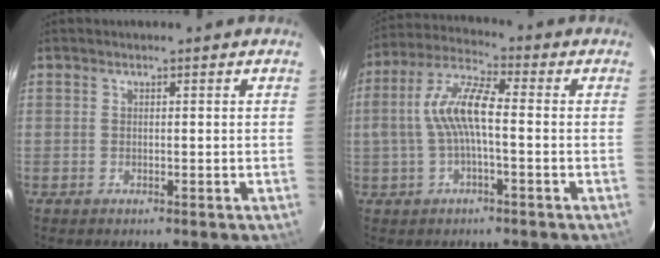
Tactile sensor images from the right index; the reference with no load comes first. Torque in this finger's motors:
{"motor_torque": [0.45, -0.06, 0.67, 0.21]}